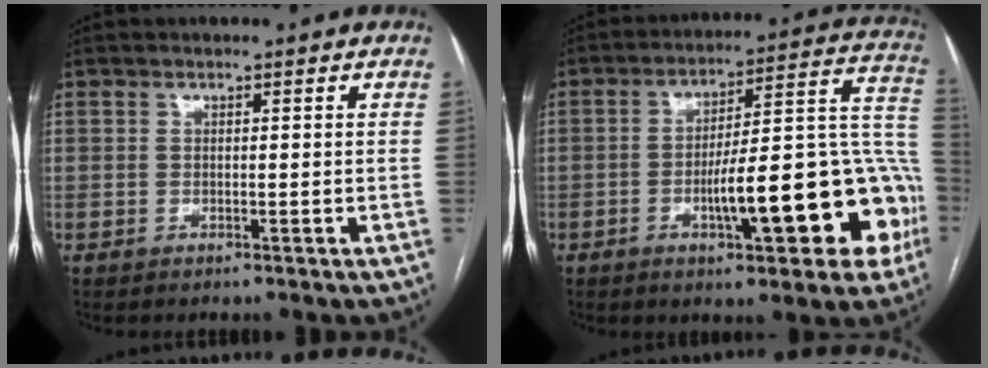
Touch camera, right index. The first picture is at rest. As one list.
[{"total": 20.3, "force": [-6.6, 4.4, 18.7], "torque": [-0.191, 0.041, -0.081]}]